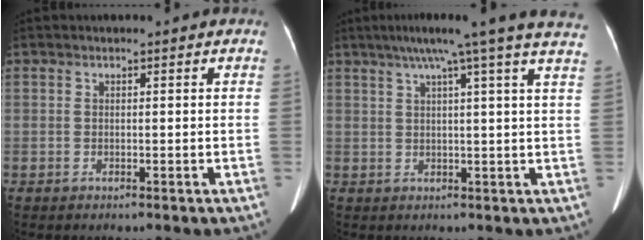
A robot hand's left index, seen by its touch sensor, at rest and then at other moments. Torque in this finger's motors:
{"motor_torque": [0.76, -1.07, 0.10, 0.10]}